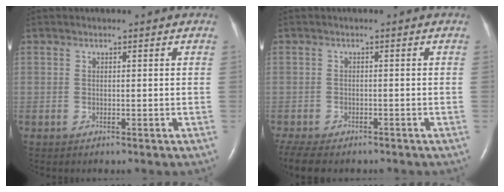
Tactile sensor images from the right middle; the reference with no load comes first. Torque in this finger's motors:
{"motor_torque": [0.09, -0.08, 0.04, 0.04]}